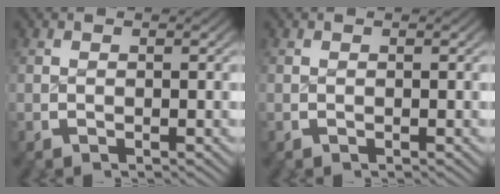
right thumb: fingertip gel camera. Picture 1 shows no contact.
{"total": 0.0}